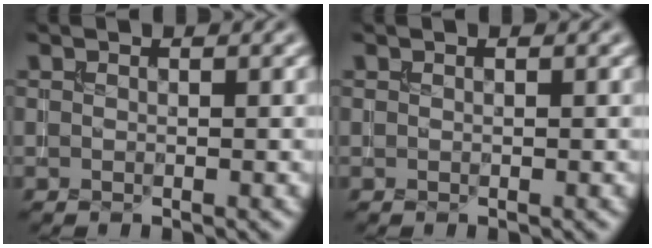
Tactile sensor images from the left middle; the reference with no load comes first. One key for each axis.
{"total": 0.0}